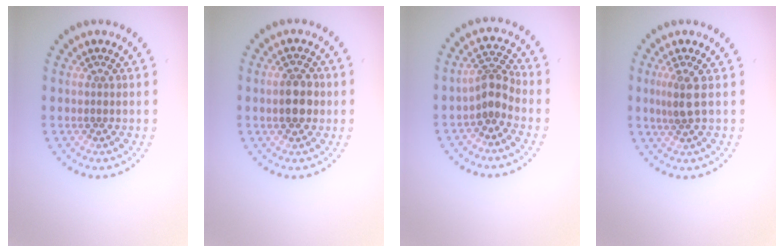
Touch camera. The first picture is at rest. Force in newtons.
{"total": 2.8, "press": 2.8, "slide": 0.2}
{"total": 2.6, "press": 2.0, "slide": 1.6}
{"total": 2.0, "press": 1.6, "slide": 1.2}